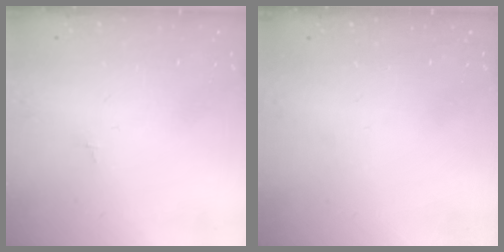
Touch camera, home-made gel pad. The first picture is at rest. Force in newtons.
{"total": 0.0}